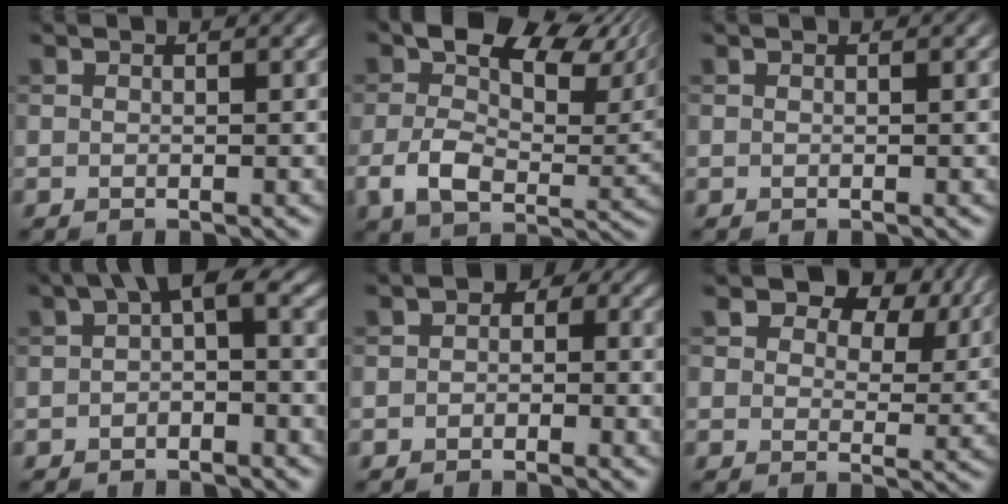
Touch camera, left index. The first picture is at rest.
{"total": 11.5, "force": [3.2, 7.2, 8.4], "torque": [-0.139, -0.009, 0.059]}
{"total": 0.0}
{"total": 4.9, "force": [0.6, 2.3, 4.3], "torque": [-0.050, 0.017, -0.004]}
{"total": 2.7, "force": [-0.4, 2.0, 1.7], "torque": [-0.010, 0.004, -0.016]}
{"total": 7.8, "force": [4.9, 4.3, 4.3], "torque": [-0.070, 0.001, 0.069]}